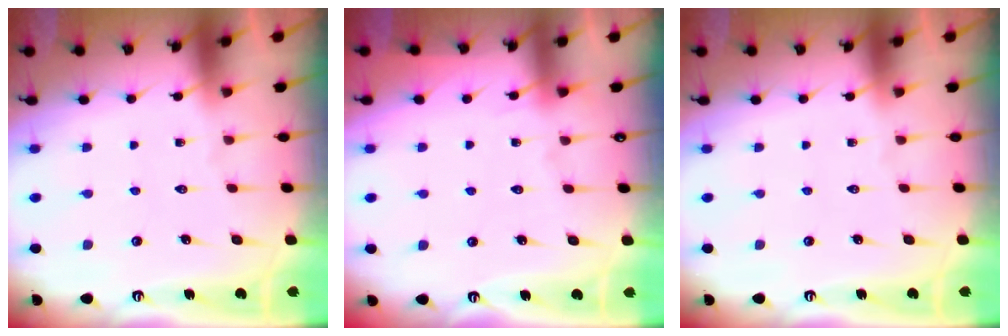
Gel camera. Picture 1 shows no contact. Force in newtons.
{"total": 3.9, "press": 3.9, "slide": 0.5}
{"total": 0.0}